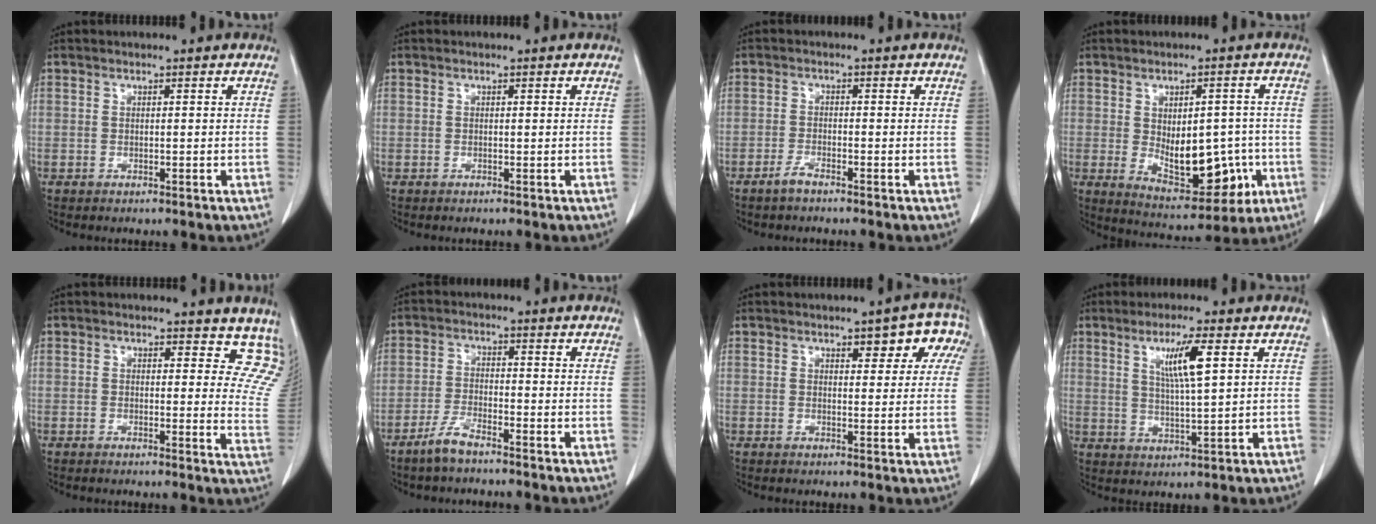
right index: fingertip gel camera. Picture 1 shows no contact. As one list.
[{"total": 0.0}, {"total": 1.7, "force": [-1.5, 0.2, 0.9], "torque": [-0.021, -0.001, -0.034]}, {"total": 12.1, "force": [-1.9, 6.1, 10.4], "torque": [-0.149, 0.002, -0.008]}, {"total": 8.9, "force": [8.2, 3.2, 1.2], "torque": [0.035, -0.037, 0.052]}, {"total": 3.8, "force": [-3.2, 0.5, 2.1], "torque": [-0.046, -0.003, -0.069]}, {"total": 7.4, "force": [3.9, 3.0, 5.5], "torque": [-0.054, 0.011, 0.037]}, {"total": 6.9, "force": [2.7, 0.0, 6.3], "torque": [-0.114, -0.005, 0.050]}]